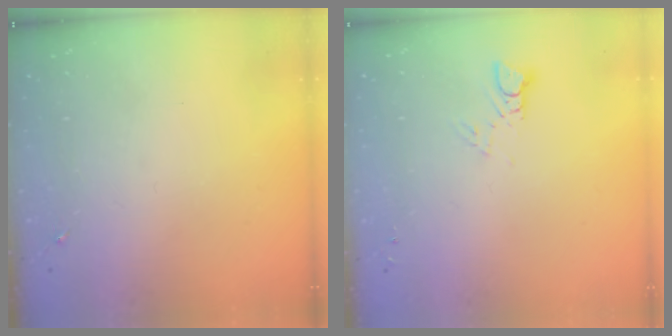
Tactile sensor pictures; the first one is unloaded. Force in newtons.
{"total": 2.9, "press": 2.9, "slide": 0.2}